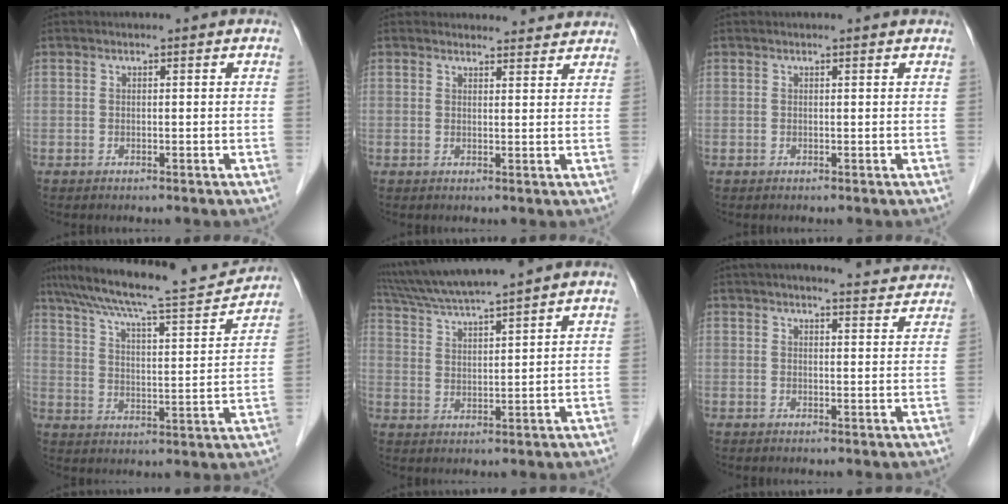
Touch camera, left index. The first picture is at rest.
{"total": 5.9, "force": [5.7, 1.3, 0.3], "torque": [0.003, 0.006, 0.054]}
{"total": 1.4, "force": [1.3, -0.1, 0.4], "torque": [-0.013, 0.005, 0.015]}
{"total": 19.7, "force": [17.9, 1.0, 8.1], "torque": [-0.142, -0.004, 0.262]}
{"total": 9.0, "force": [7.9, -1.4, 3.9], "torque": [-0.074, 0.022, 0.140]}
{"total": 7.6, "force": [7.2, 0.6, 2.1], "torque": [-0.027, 0.006, 0.077]}